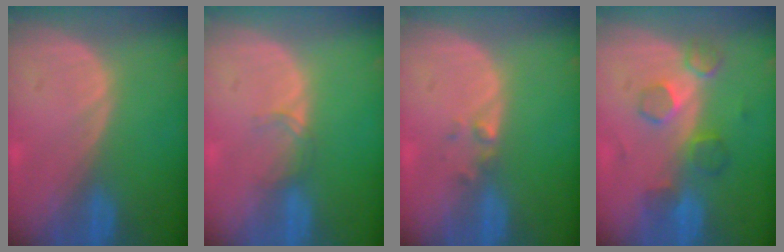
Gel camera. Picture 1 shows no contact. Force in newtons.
{"total": 1.5, "press": 1.5, "slide": 0.2}
{"total": 1.4, "press": 1.2, "slide": 0.7}
{"total": 5.7, "press": 5.5, "slide": 1.3}